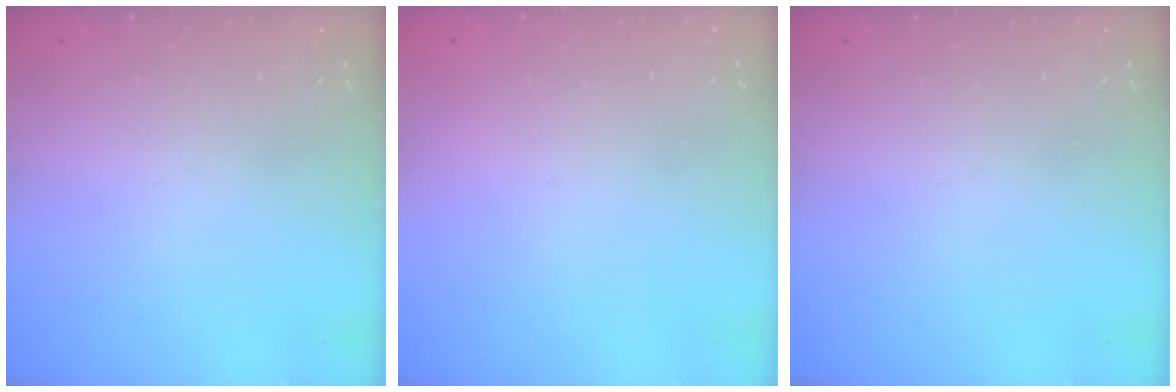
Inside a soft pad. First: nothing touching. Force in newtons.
{"total": 2.1, "press": 2.1, "slide": 0.1}
{"total": 0.0}